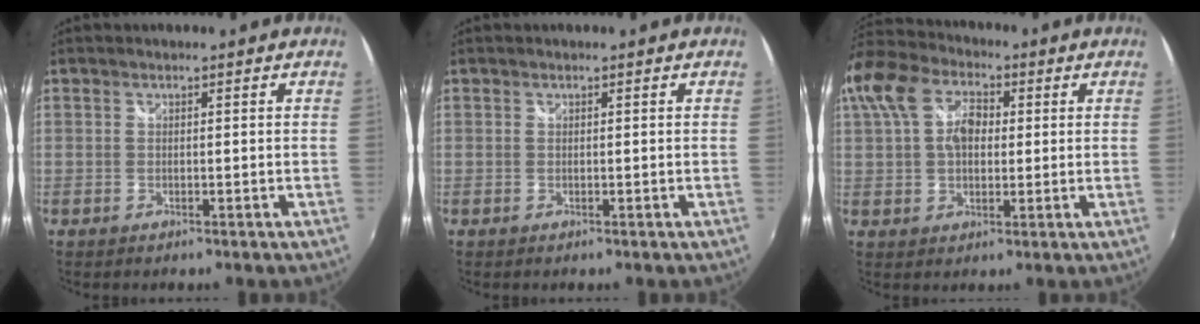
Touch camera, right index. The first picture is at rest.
{"total": 0.0}
{"total": 14.6, "force": [3.2, 10.2, 10.0], "torque": [-0.216, 0.038, 0.052]}